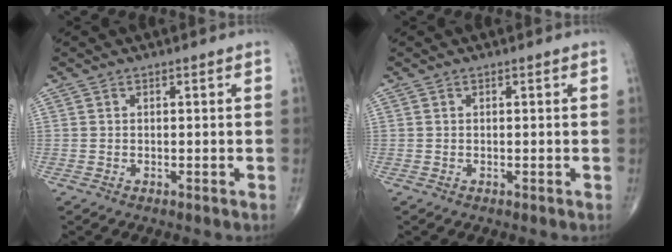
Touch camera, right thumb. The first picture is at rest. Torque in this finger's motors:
{"motor_torque": [0.14, 0.10, 0.06, 0.08, 0.00]}